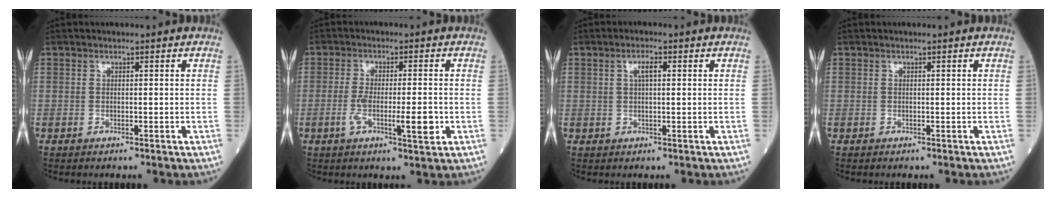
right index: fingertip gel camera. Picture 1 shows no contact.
{"total": 6.7, "force": [-1.7, 1.1, 6.4], "torque": [-0.110, -0.007, -0.028]}
{"total": 2.4, "force": [0.8, 0.5, 2.2], "torque": [-0.046, 0.003, 0.015]}
{"total": 0.0}